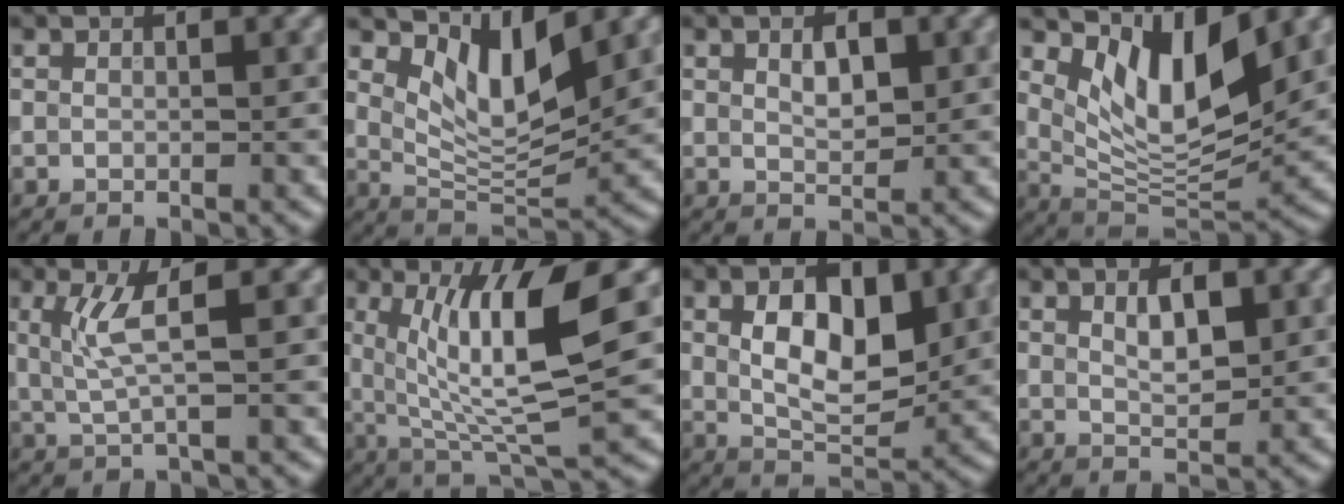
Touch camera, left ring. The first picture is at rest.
{"total": 5.6, "force": [2.9, 2.2, 4.2], "torque": [-0.083, -0.015, 0.055]}
{"total": 2.4, "force": [0.8, 1.1, 1.9], "torque": [-0.035, 0.001, 0.015]}
{"total": 7.9, "force": [3.8, 3.1, 6.2], "torque": [-0.111, -0.019, 0.070]}
{"total": 3.2, "force": [0.7, 0.5, 3.1], "torque": [-0.073, -0.002, 0.018]}
{"total": 9.8, "force": [2.2, 2.3, 9.2], "torque": [-0.161, -0.011, 0.044]}
{"total": 6.7, "force": [1.3, 3.7, 5.5], "torque": [-0.091, 0.001, 0.023]}
{"total": 2.7, "force": [0.9, 1.1, 2.3], "torque": [-0.042, 0.000, 0.018]}